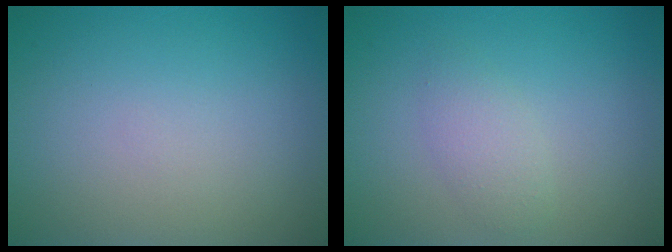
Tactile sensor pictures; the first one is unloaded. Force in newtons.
{"total": 1.9, "press": 1.9, "slide": 0.1}